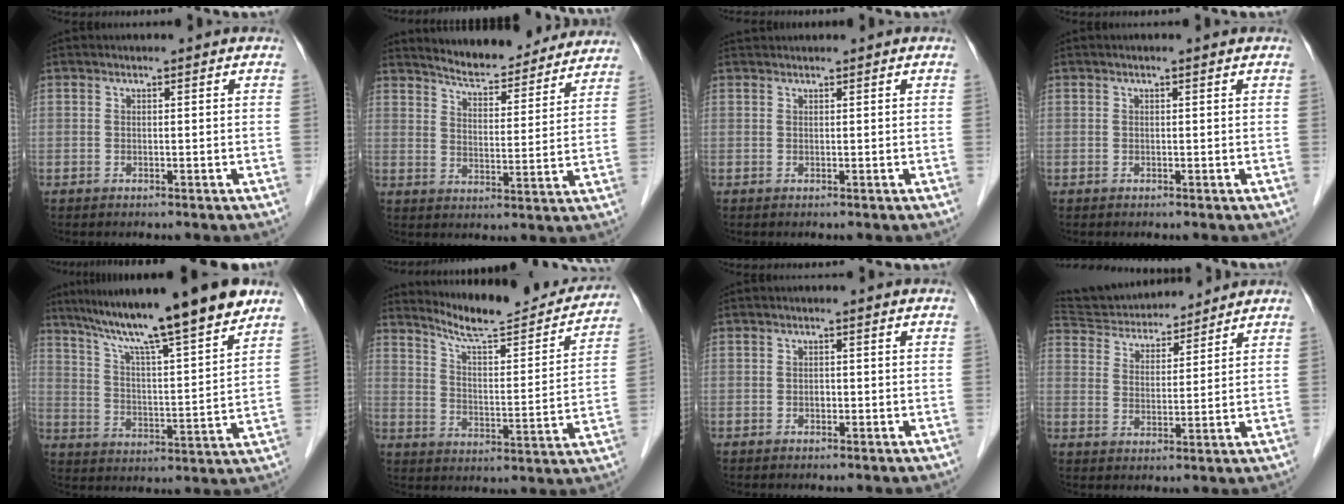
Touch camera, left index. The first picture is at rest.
{"total": 15.6, "force": [14.7, 3.0, 4.4], "torque": [-0.050, -0.014, 0.193]}
{"total": 1.6, "force": [1.6, 0.2, 0.2], "torque": [-0.005, 0.022, 0.031]}
{"total": 0.8, "force": [0.6, 0.0, 0.5], "torque": [-0.008, 0.008, 0.011]}
{"total": 18.2, "force": [14.4, 0.0, 11.1], "torque": [-0.175, 0.007, 0.229]}
{"total": 17.5, "force": [16.4, 1.7, 5.8], "torque": [-0.089, -0.042, 0.229]}
{"total": 0.8, "force": [-0.4, 0.5, 0.4], "torque": [-0.007, -0.001, -0.008]}
{"total": 14.3, "force": [13.3, 3.6, 3.8], "torque": [-0.076, 0.029, 0.226]}